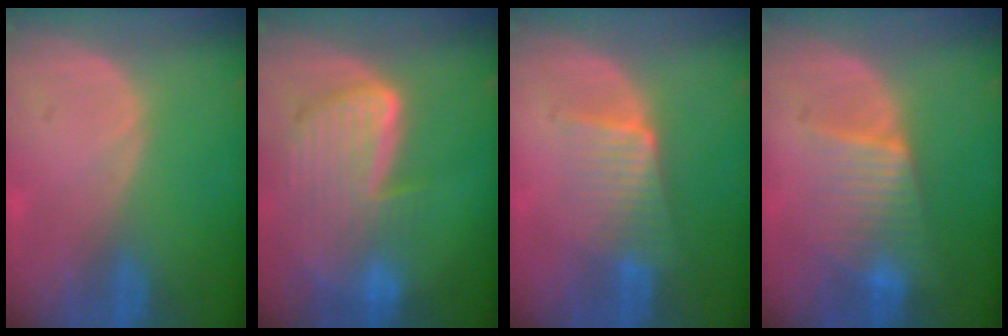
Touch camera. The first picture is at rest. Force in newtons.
{"total": 9.7, "press": 8.2, "slide": 5.3}
{"total": 5.7, "press": 5.4, "slide": 1.8}
{"total": 6.3, "press": 6.3, "slide": 0.9}